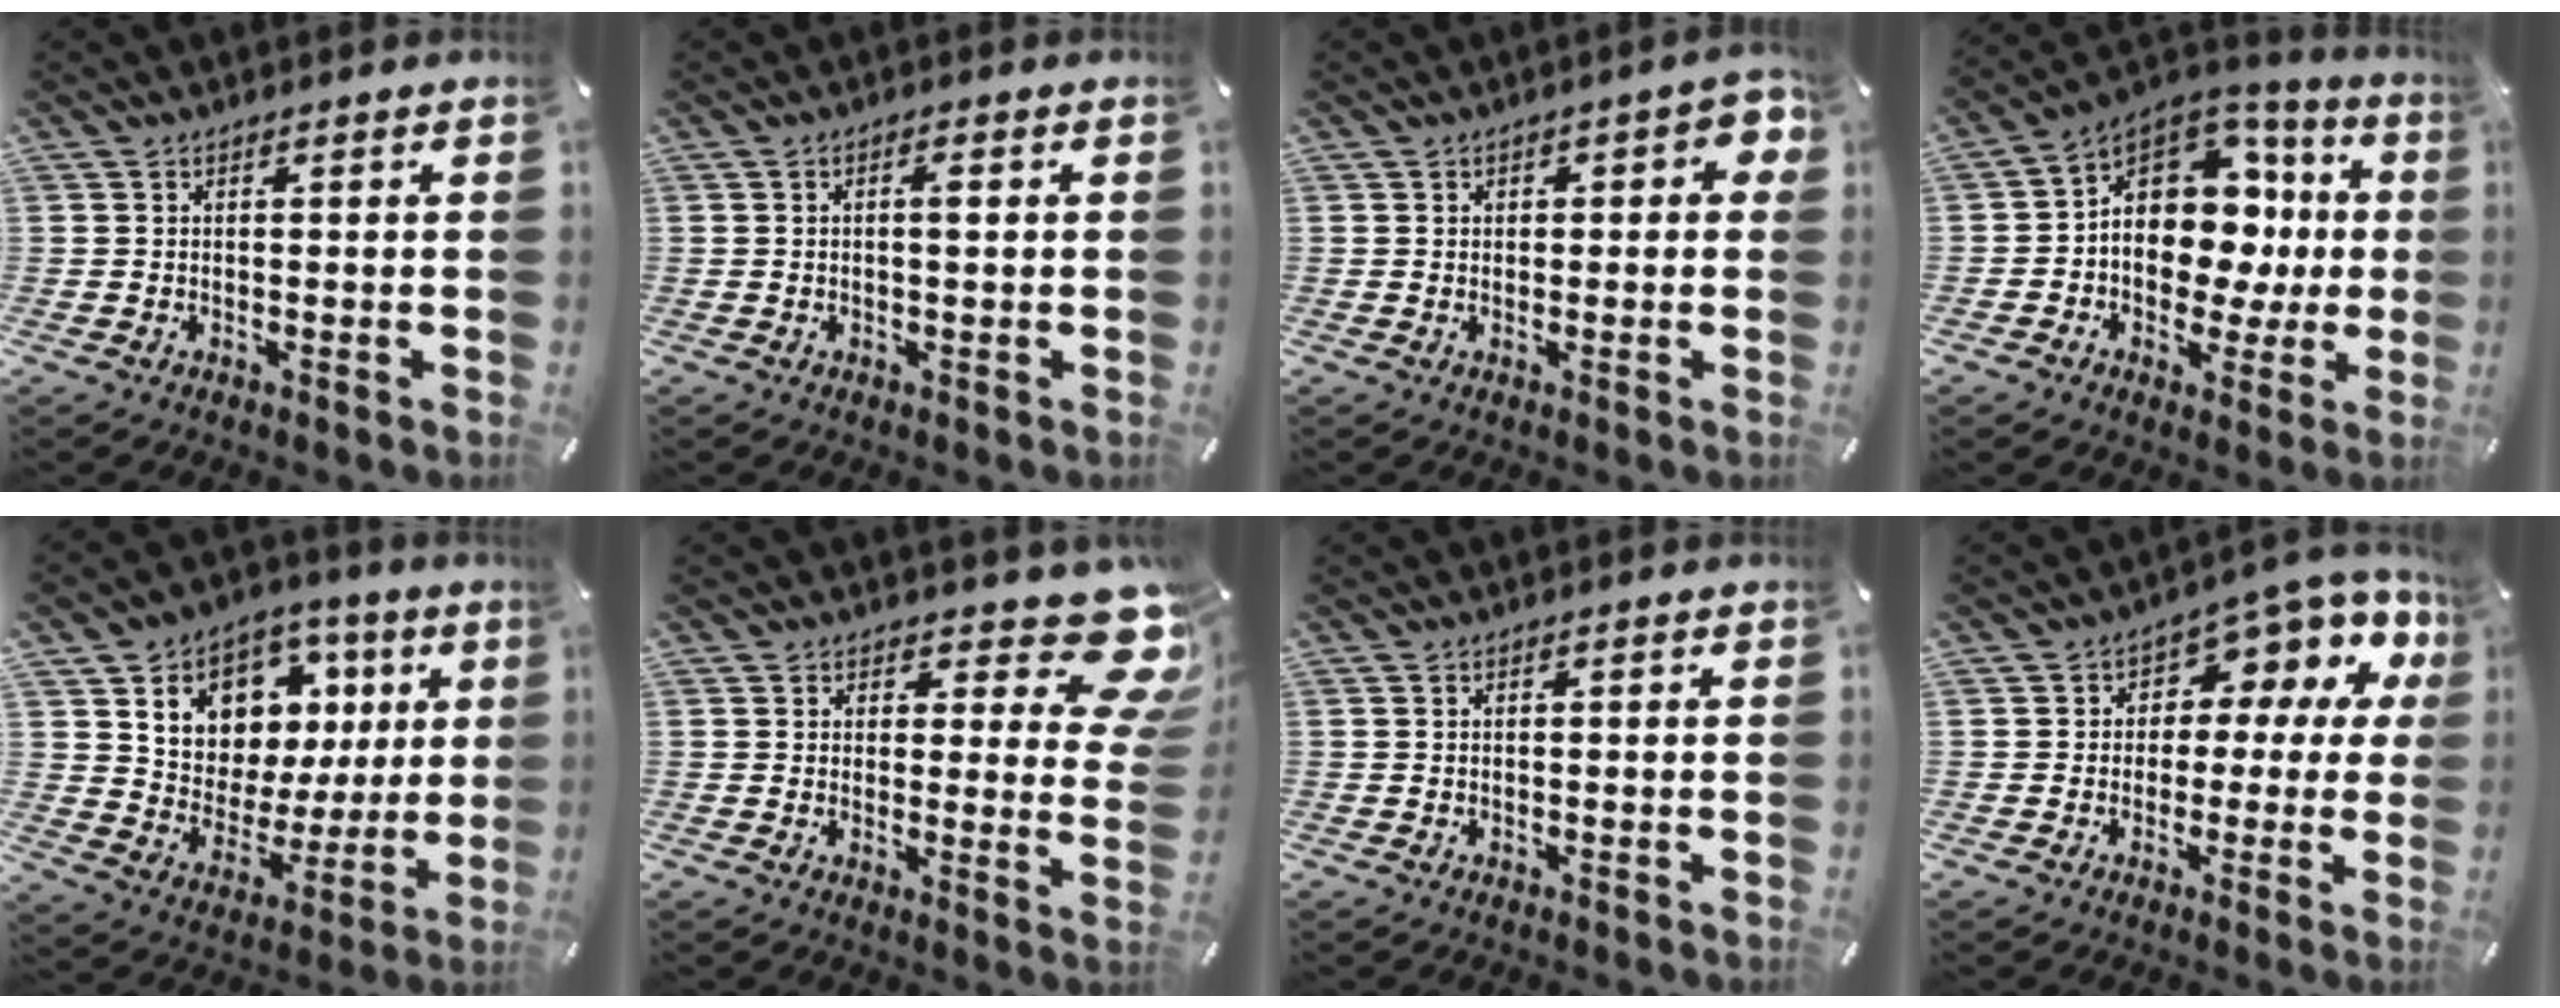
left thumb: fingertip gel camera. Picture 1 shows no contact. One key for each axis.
{"total": 1.9, "fx": 0.3, "fy": 0.5, "fz": 1.9, "tx": -0.038, "ty": 0.001, "tz": 0.003}
{"total": 3.4, "fx": 0.5, "fy": 2.2, "fz": 2.5, "tx": -0.024, "ty": 0.002, "tz": 0.003}
{"total": 14.2, "fx": 1.1, "fy": 11.6, "fz": 8.2, "tx": -0.116, "ty": -0.021, "tz": 0.026}
{"total": 10.5, "fx": 3.9, "fy": 9.4, "fz": 2.7, "tx": -0.047, "ty": -0.039, "tz": 0.079}
{"total": 11.2, "fx": 7.1, "fy": 5.0, "fz": 7.1, "tx": -0.077, "ty": -0.058, "tz": 0.125}
{"total": 0.0}
{"total": 8.5, "fx": 2.9, "fy": 5.9, "fz": 5.3, "tx": -0.065, "ty": -0.029, "tz": 0.052}